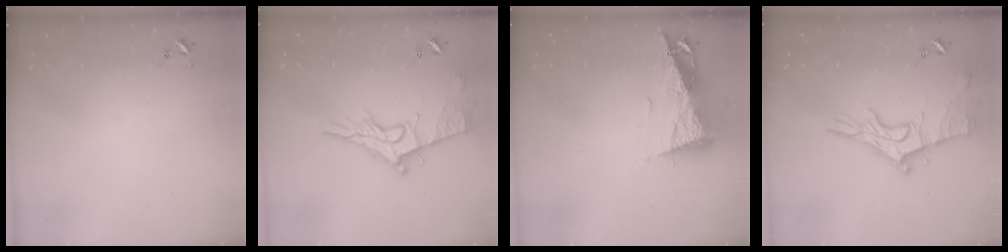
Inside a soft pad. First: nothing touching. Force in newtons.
{"total": 15.6, "press": 15.5, "slide": 1.6}
{"total": 10.4, "press": 10.3, "slide": 1.4}
{"total": 14.1, "press": 14.1, "slide": 1.3}